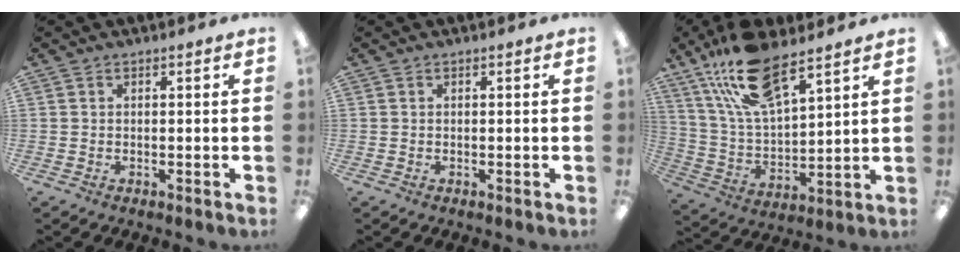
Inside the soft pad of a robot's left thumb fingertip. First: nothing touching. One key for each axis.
{"total": 0.0}
{"total": 17.4, "fx": 12.2, "fy": 6.2, "fz": 10.7, "tx": -0.220, "ty": -0.044, "tz": 0.217}